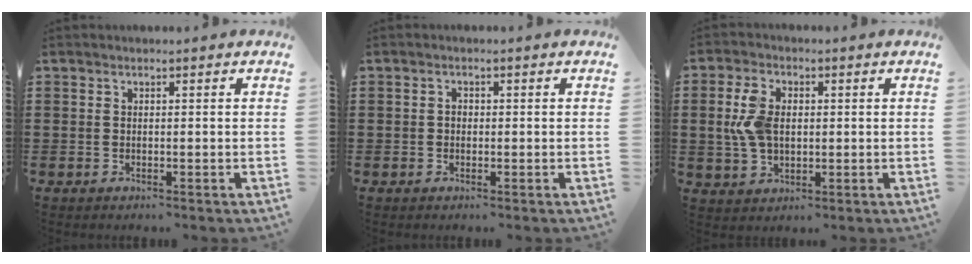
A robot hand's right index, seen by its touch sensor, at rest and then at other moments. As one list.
[{"total": 1.0, "force": [-0.1, 0.7, 0.6], "torque": [-0.012, 0.003, -0.002]}, {"total": 6.5, "force": [0.5, 4.0, 5.1], "torque": [-0.133, 0.006, 0.000]}]